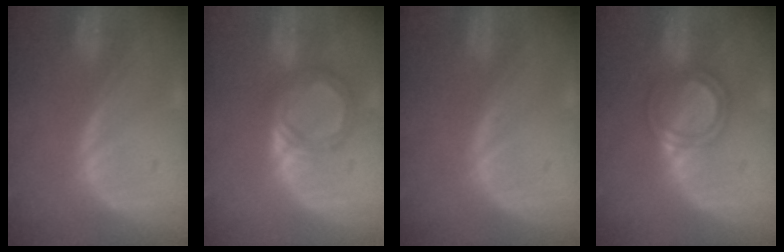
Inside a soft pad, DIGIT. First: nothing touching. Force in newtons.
{"total": 5.6, "press": 5.3, "slide": 1.9}
{"total": 0.0}
{"total": 5.1, "press": 4.7, "slide": 2.1}